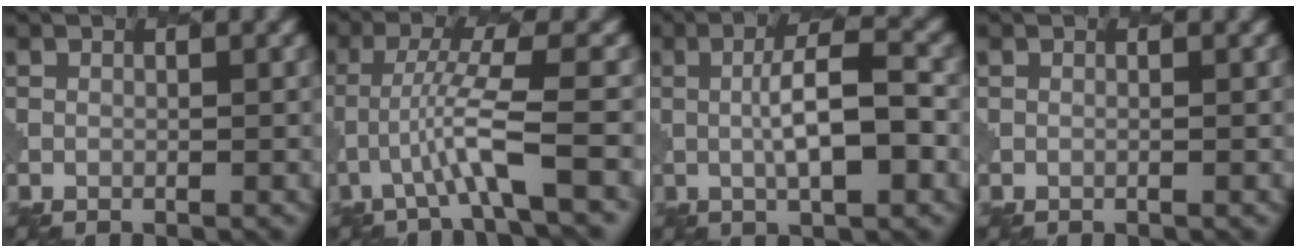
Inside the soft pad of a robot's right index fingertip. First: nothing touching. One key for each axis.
{"total": 4.3, "fx": -1.7, "fy": -0.1, "fz": 4.0, "tx": -0.084, "ty": 0.007, "tz": -0.036}
{"total": 5.5, "fx": 0.3, "fy": 1.2, "fz": 5.3, "tx": -0.093, "ty": 0.005, "tz": 0.004}
{"total": 0.0}